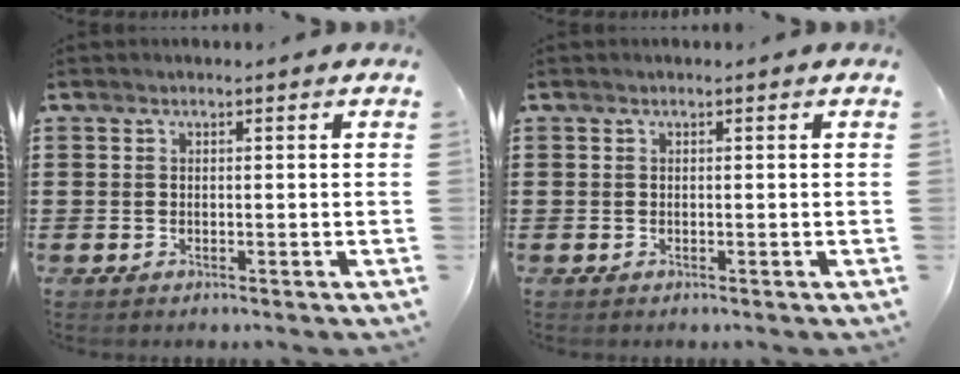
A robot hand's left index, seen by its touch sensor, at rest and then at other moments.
{"total": 0.0}